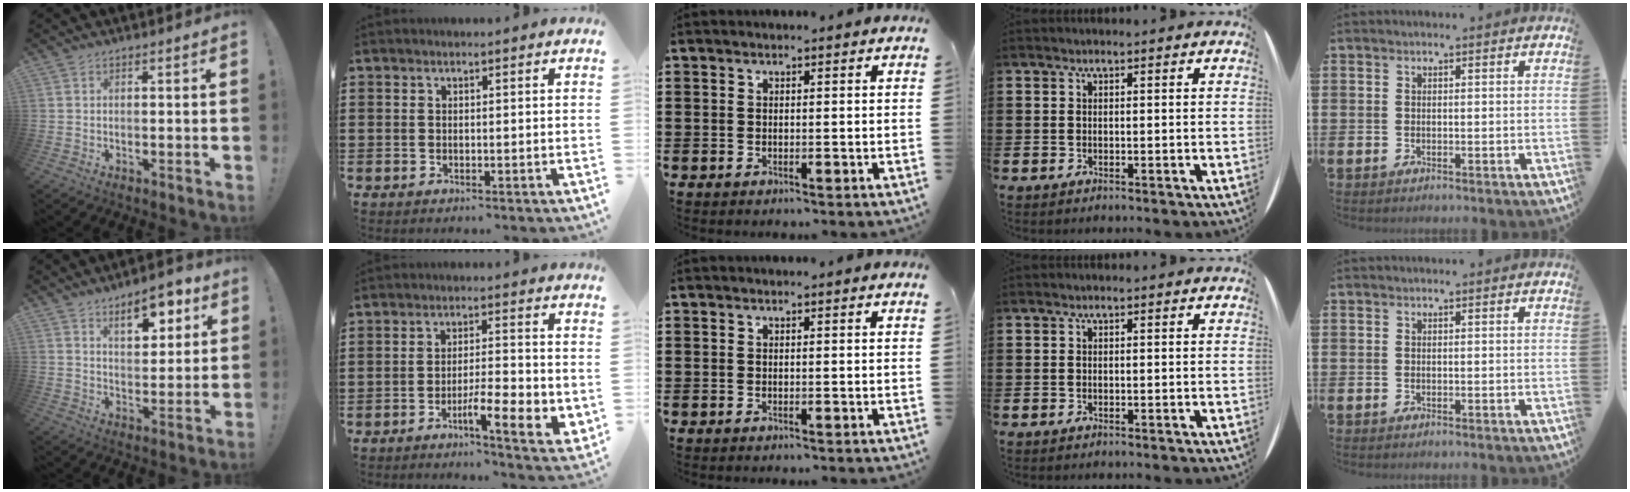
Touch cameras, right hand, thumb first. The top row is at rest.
{"thumb": {"total": 10.2, "force": [6.2, 4.6, 6.7], "torque": [-0.081, -0.031, 0.106]}, "index": {"total": 7.0, "force": [-3.0, 1.6, 6.1], "torque": [-0.097, 0.001, -0.048]}}